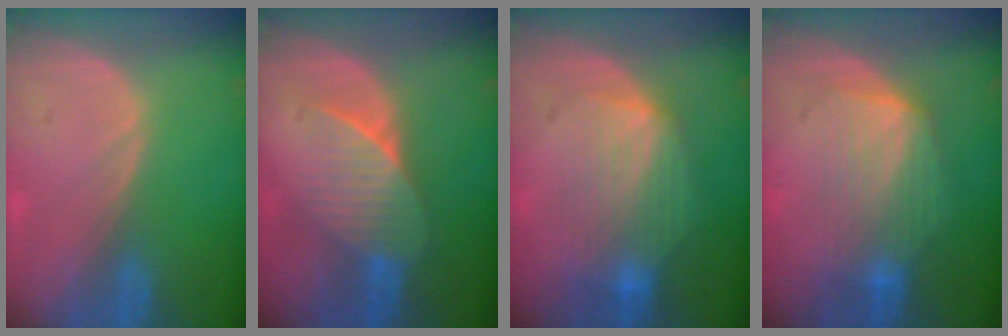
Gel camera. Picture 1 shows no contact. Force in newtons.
{"total": 6.8, "press": 6.4, "slide": 2.3}
{"total": 8.0, "press": 7.6, "slide": 2.5}
{"total": 7.1, "press": 7.1, "slide": 0.8}